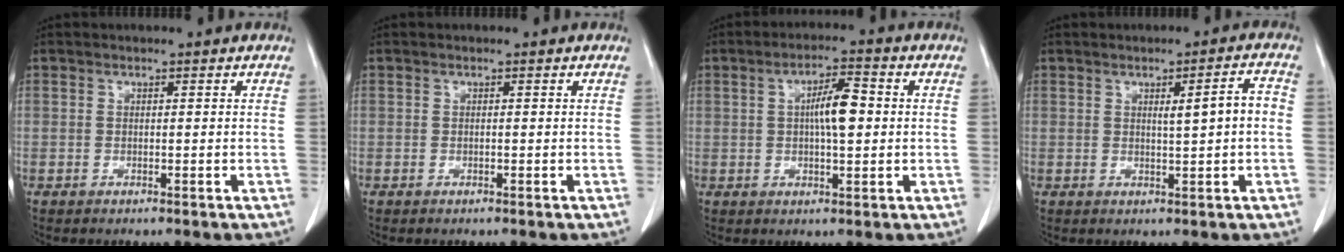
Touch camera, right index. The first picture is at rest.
{"total": 0.0}
{"total": 6.2, "force": [0.5, 1.3, 6.0], "torque": [-0.106, 0.009, 0.007]}
{"total": 4.3, "force": [0.1, 0.0, 4.3], "torque": [-0.065, 0.006, 0.003]}